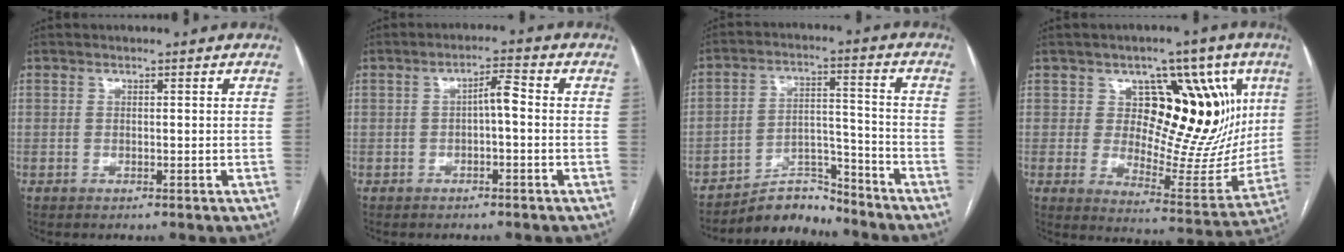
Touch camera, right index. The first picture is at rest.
{"total": 3.3, "force": [-0.2, 0.7, 3.2], "torque": [-0.052, 0.015, -0.003]}
{"total": 7.1, "force": [-6.9, 1.7, -0.1], "torque": [0.012, 0.033, -0.116]}
{"total": 17.6, "force": [6.0, 9.1, 13.8], "torque": [-0.155, 0.018, 0.096]}